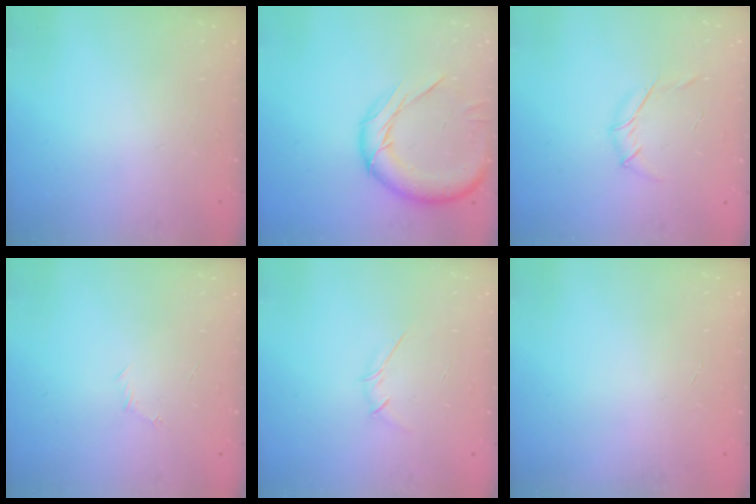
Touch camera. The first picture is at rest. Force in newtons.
{"total": 14.9, "press": 14.9, "slide": 1.2}
{"total": 5.5, "press": 5.3, "slide": 1.4}
{"total": 3.7, "press": 3.6, "slide": 1.1}
{"total": 3.5, "press": 3.4, "slide": 0.9}
{"total": 0.0}